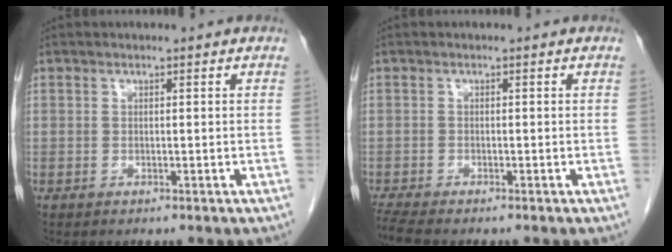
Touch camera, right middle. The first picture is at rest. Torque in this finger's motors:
{"motor_torque": [0.54, -0.52, 0.01, 0.03]}